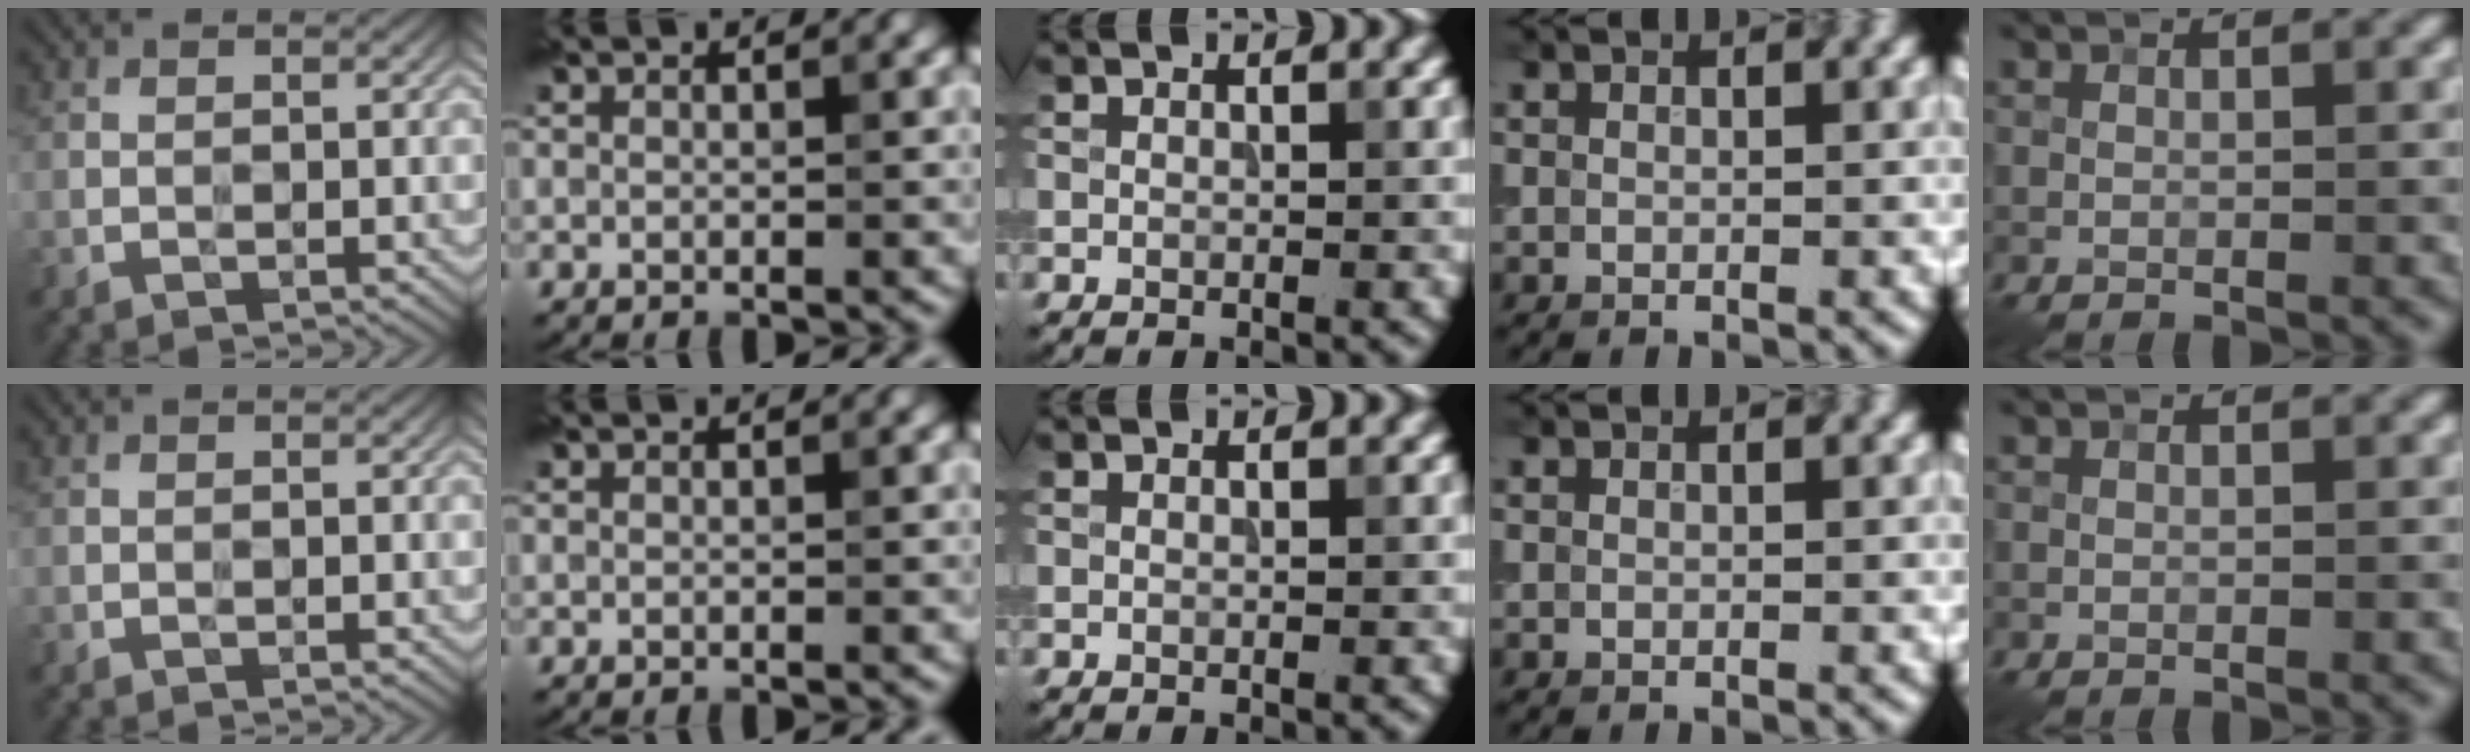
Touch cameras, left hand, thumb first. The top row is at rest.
{}